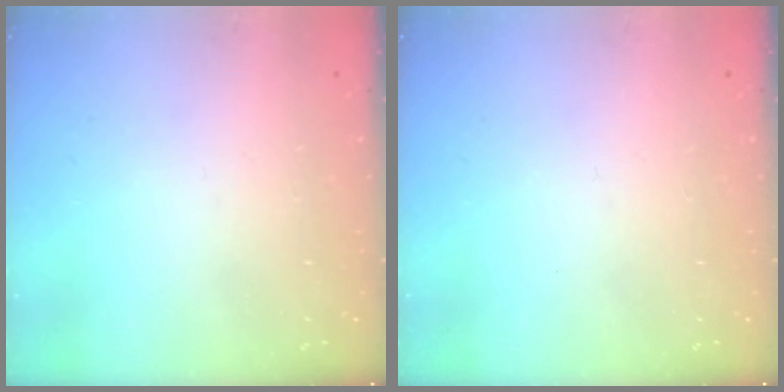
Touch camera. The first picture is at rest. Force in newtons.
{"total": 0.0}